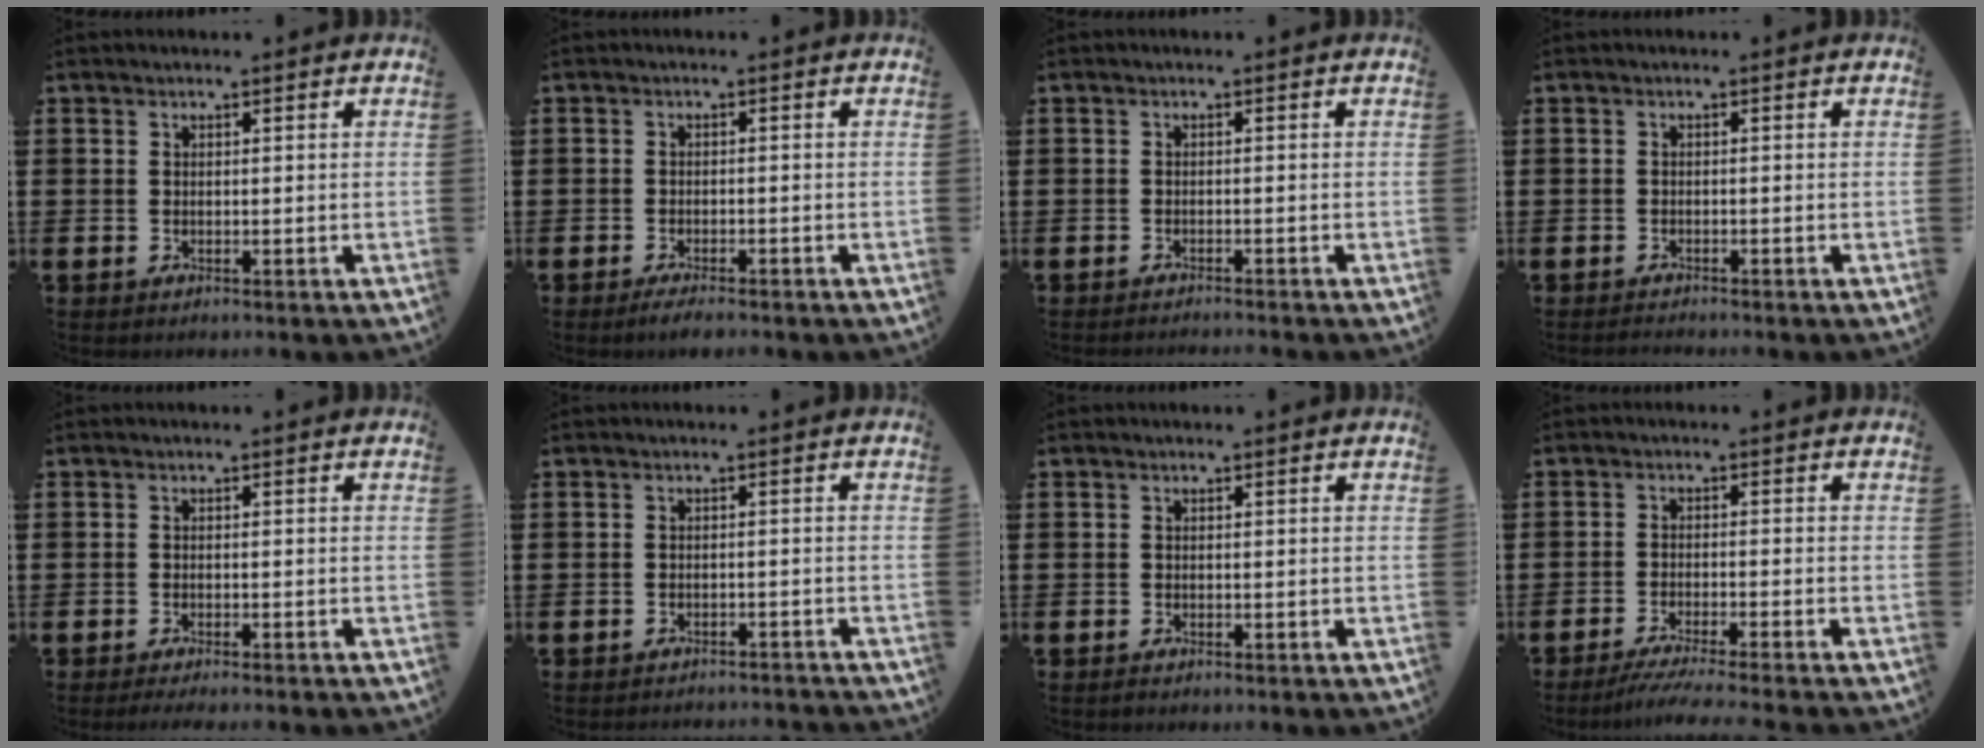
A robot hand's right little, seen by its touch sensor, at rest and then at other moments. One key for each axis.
{"total": 1.2, "fx": -1.0, "fy": 0.0, "fz": 0.7, "tx": -0.004, "ty": -0.001, "tz": -0.020}
{"total": 0.7, "fx": -0.7, "fy": -0.2, "fz": 0.0, "tx": 0.000, "ty": -0.001, "tz": -0.015}
{"total": 0.7, "fx": -0.7, "fy": -0.1, "fz": 0.1, "tx": -0.003, "ty": -0.003, "tz": -0.013}
{"total": 0.6, "fx": -0.4, "fy": -0.2, "fz": 0.3, "tx": -0.002, "ty": -0.001, "tz": -0.008}
{"total": 1.0, "fx": -1.0, "fy": -0.2, "fz": -0.1, "tx": 0.001, "ty": 0.004, "tz": -0.020}
{"total": 0.0}
{"total": 2.8, "fx": -2.2, "fy": -0.3, "fz": 1.6, "tx": -0.023, "ty": -0.006, "tz": -0.041}